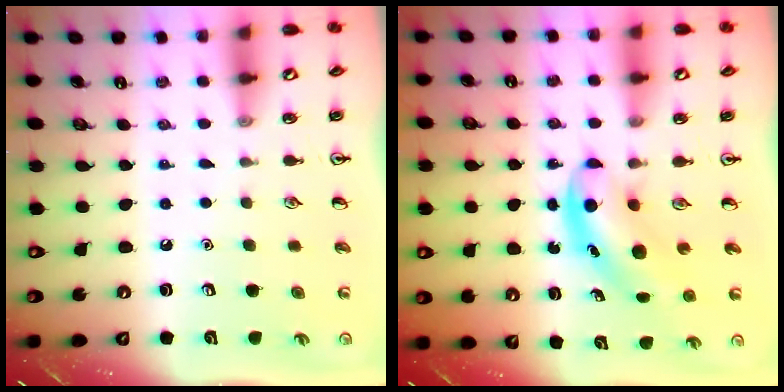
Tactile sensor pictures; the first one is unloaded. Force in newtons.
{"total": 5.5, "press": 5.5, "slide": 0.7}